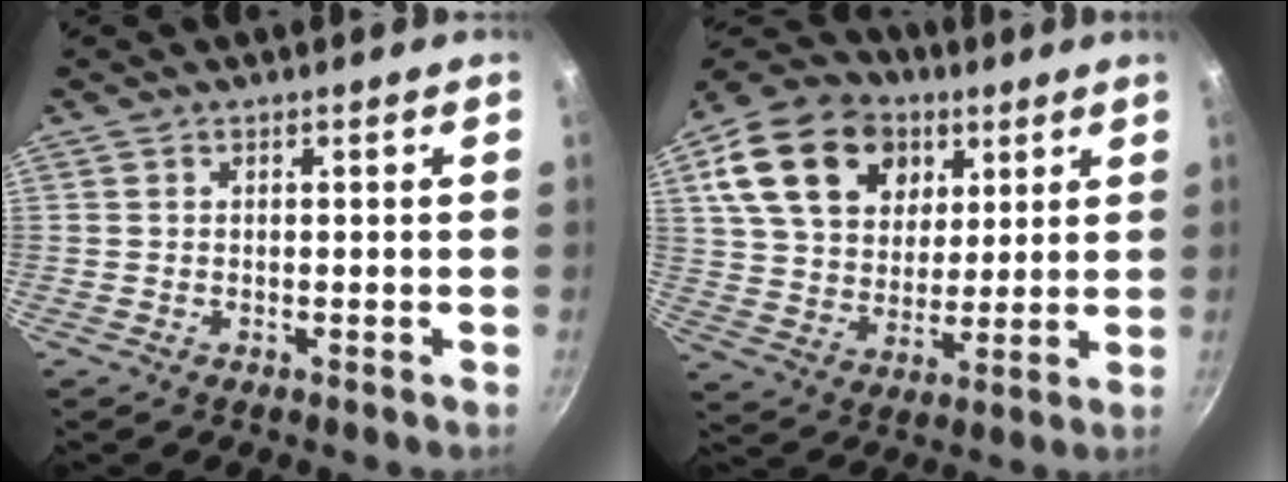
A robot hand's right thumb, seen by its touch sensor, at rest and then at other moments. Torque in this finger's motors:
{"motor_torque": [0.27, 4.07, 1.86, 0.73, 0.39]}